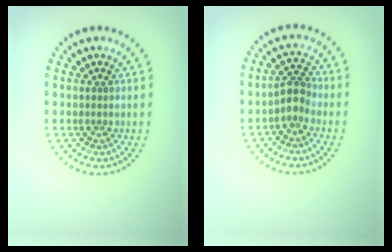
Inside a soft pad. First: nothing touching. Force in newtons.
{"total": 2.0, "press": 1.6, "slide": 1.3}